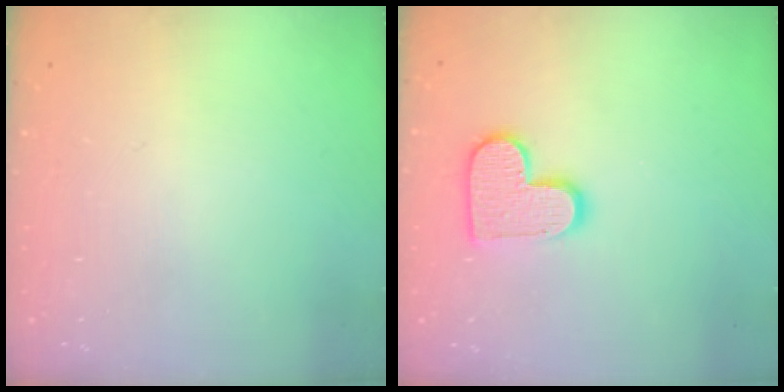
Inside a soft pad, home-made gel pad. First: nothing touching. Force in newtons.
{"total": 11.9, "press": 11.9, "slide": 0.6}